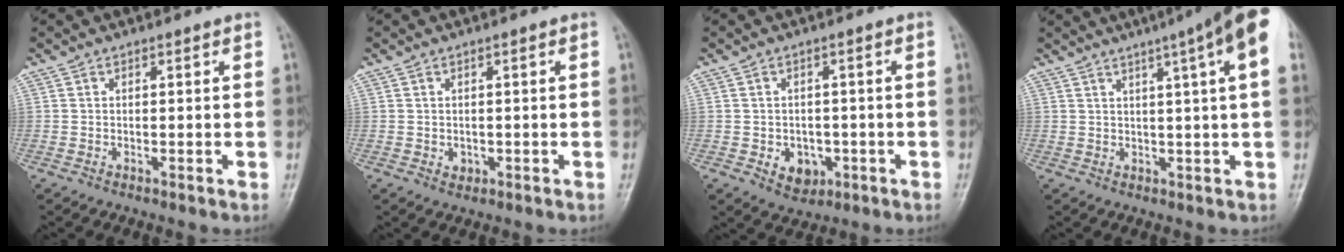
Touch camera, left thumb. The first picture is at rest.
{"total": 1.3, "force": [-0.2, 1.1, 0.7], "torque": [-0.004, 0.001, 0.000]}
{"total": 5.1, "force": [-1.5, 4.0, 2.7], "torque": [-0.017, 0.008, -0.011]}
{"total": 13.1, "force": [6.4, 0.7, 11.4], "torque": [-0.153, 0.011, 0.073]}